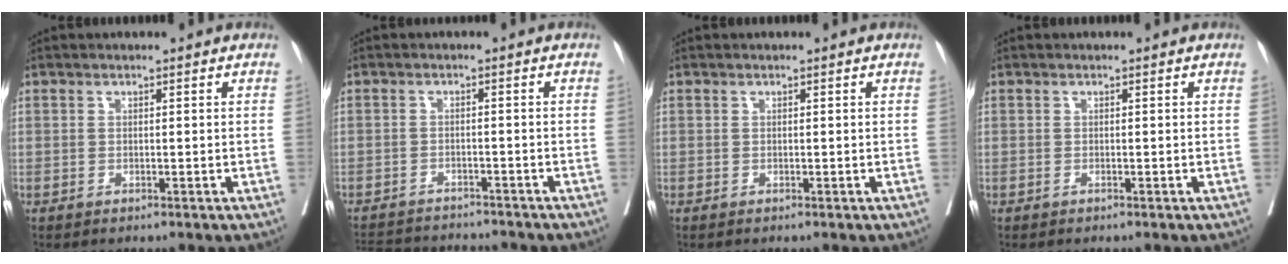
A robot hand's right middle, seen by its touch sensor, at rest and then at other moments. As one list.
[{"total": 10.8, "force": [-10.2, 2.2, 2.8], "torque": [-0.054, 0.003, -0.140]}, {"total": 0.0}, {"total": 0.0}]